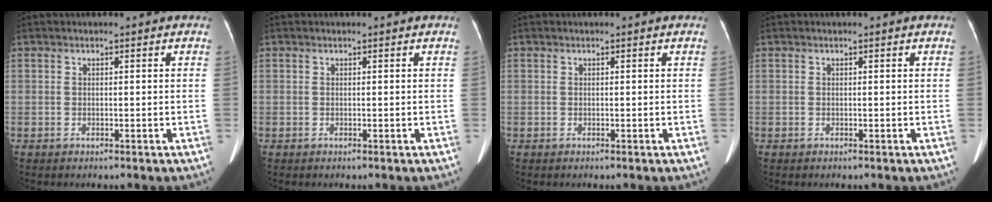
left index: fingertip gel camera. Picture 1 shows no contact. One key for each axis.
{"total": 0.0}
{"total": 0.0}
{"total": 0.0}